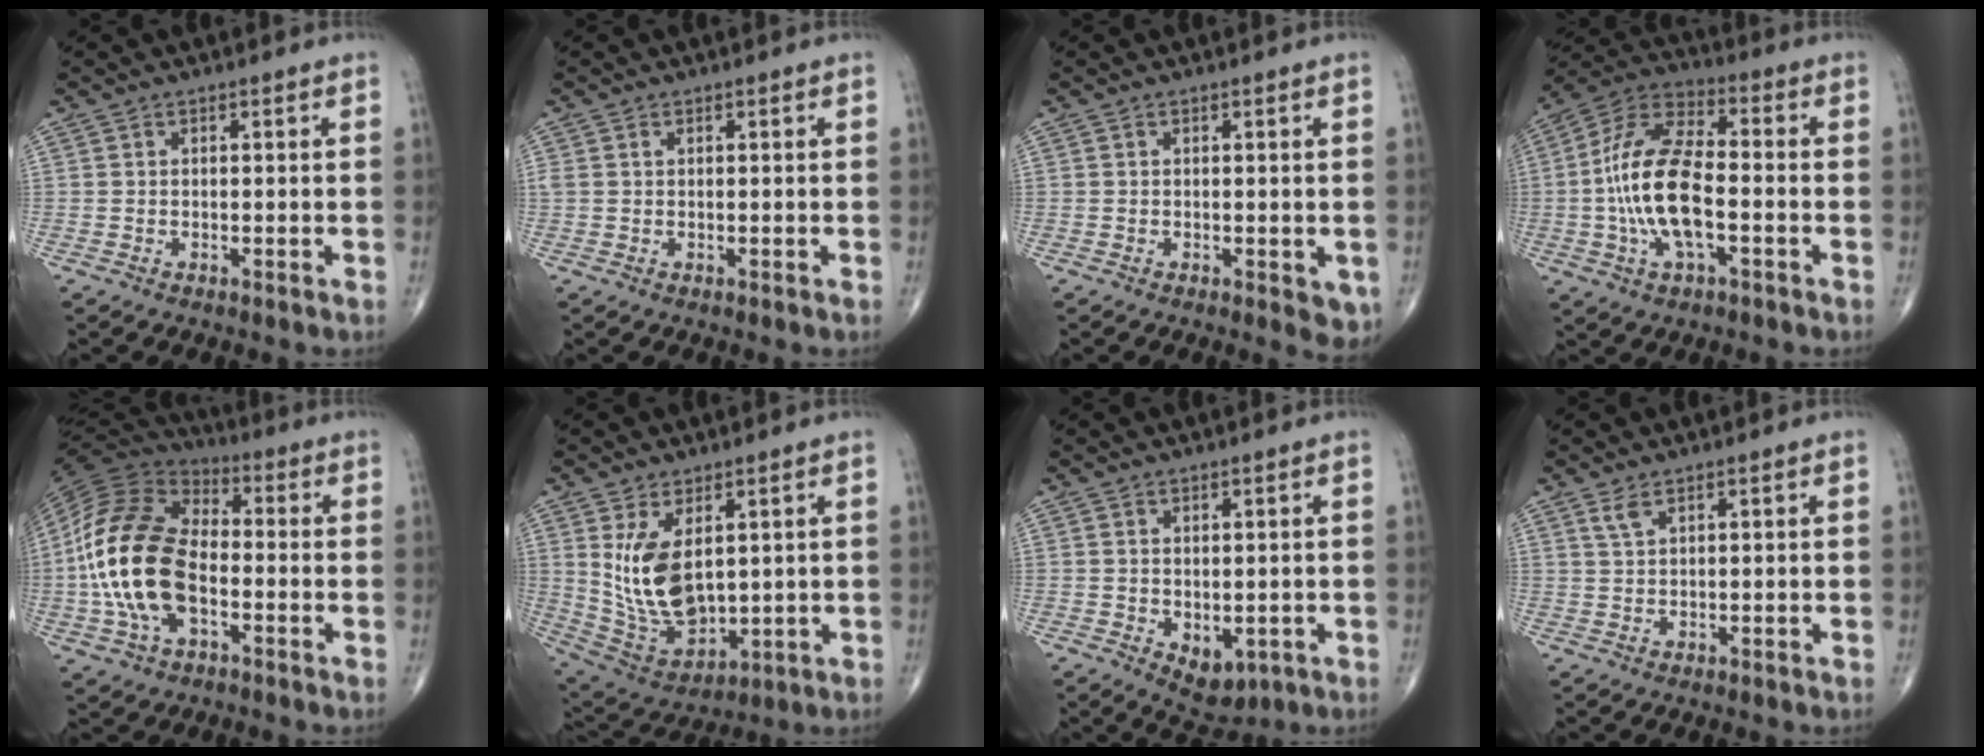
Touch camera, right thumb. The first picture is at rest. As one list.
[{"total": 1.1, "force": [0.4, 0.7, 0.7], "torque": [-0.020, 0.012, 0.013]}, {"total": 3.6, "force": [-0.9, 1.6, 3.1], "torque": [-0.019, -0.005, -0.011]}, {"total": 16.3, "force": [-2.5, 7.3, 14.3], "torque": [-0.287, 0.032, -0.053]}, {"total": 20.2, "force": [-3.0, 11.8, 16.1], "torque": [-0.321, 0.024, -0.063]}, {"total": 13.4, "force": [2.9, 7.5, 10.7], "torque": [-0.179, -0.023, 0.079]}, {"total": 5.1, "force": [-1.0, 3.2, 3.9], "torque": [-0.037, -0.003, 0.003]}, {"total": 2.1, "force": [1.4, 0.7, 1.4], "torque": [-0.031, -0.001, 0.034]}]